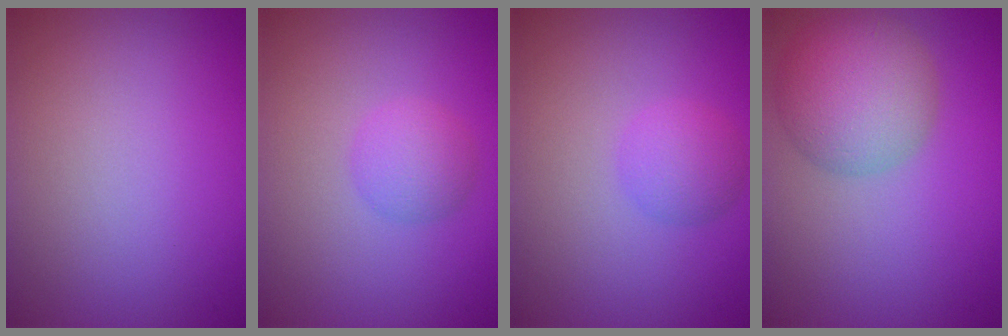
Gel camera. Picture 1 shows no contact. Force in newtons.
{"total": 2.1, "press": 2.1, "slide": 0.1}
{"total": 2.2, "press": 2.2, "slide": 0.0}
{"total": 6.2, "press": 6.2, "slide": 0.5}